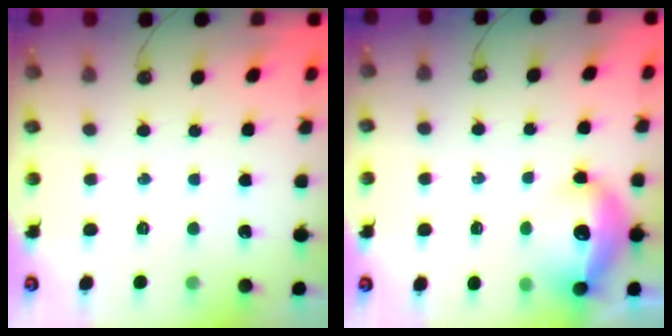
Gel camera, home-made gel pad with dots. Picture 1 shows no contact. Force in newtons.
{"total": 15.6, "press": 15.5, "slide": 1.4}